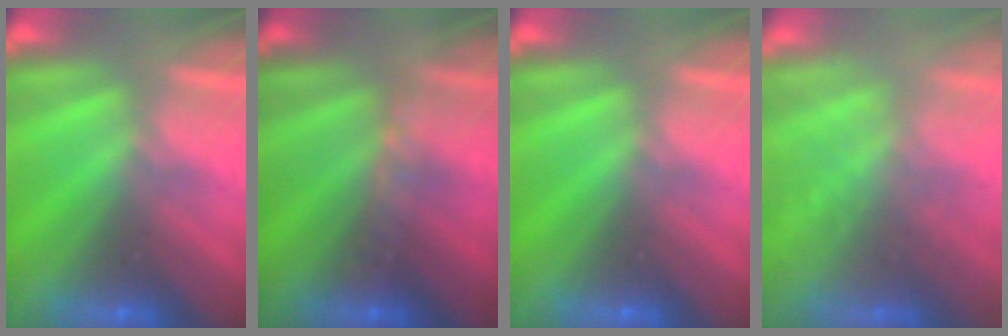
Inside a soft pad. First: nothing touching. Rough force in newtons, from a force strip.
{"total": 2.9}
{"total": 0.0}
{"total": 3.3}